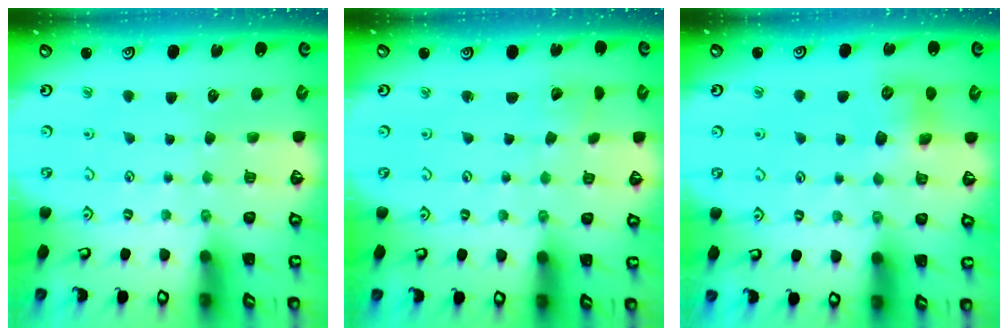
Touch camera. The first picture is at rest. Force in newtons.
{"total": 2.4, "press": 2.4, "slide": 0.2}
{"total": 8.0, "press": 8.0, "slide": 0.7}